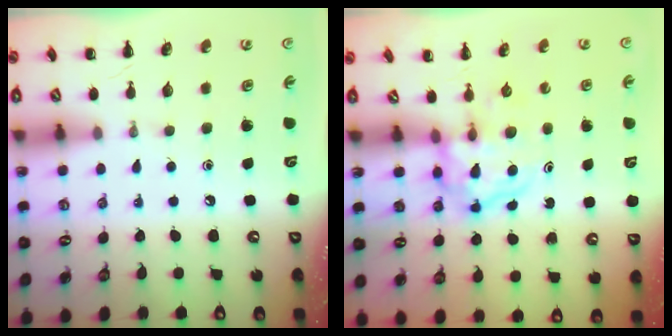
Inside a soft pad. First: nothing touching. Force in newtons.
{"total": 3.9, "press": 3.9, "slide": 0.4}